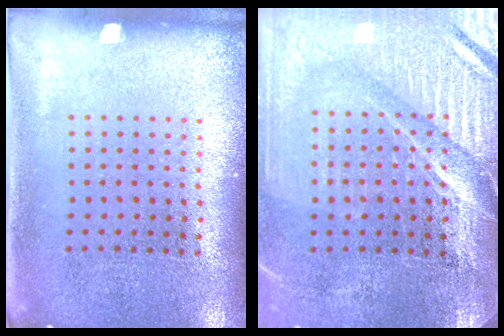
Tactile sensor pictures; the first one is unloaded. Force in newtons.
{"total": 4.0, "press": 3.7, "slide": 1.5}